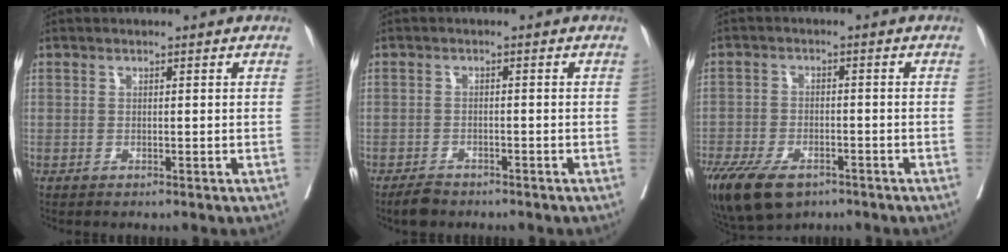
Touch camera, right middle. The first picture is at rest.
{"total": 2.7, "force": [-2.3, 1.1, 0.9], "torque": [-0.022, -0.001, -0.038]}
{"total": 12.9, "force": [-8.4, 6.3, 7.4], "torque": [-0.159, -0.016, -0.134]}